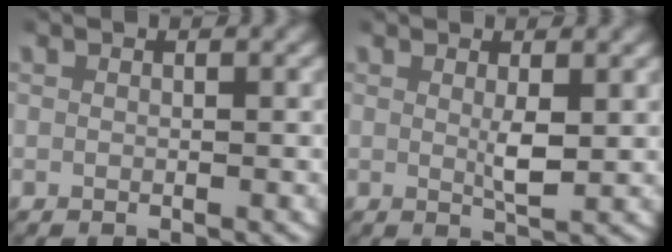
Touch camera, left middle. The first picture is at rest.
{"total": 1.9, "force": [0.6, 0.3, 1.8], "torque": [-0.033, -0.011, 0.014]}